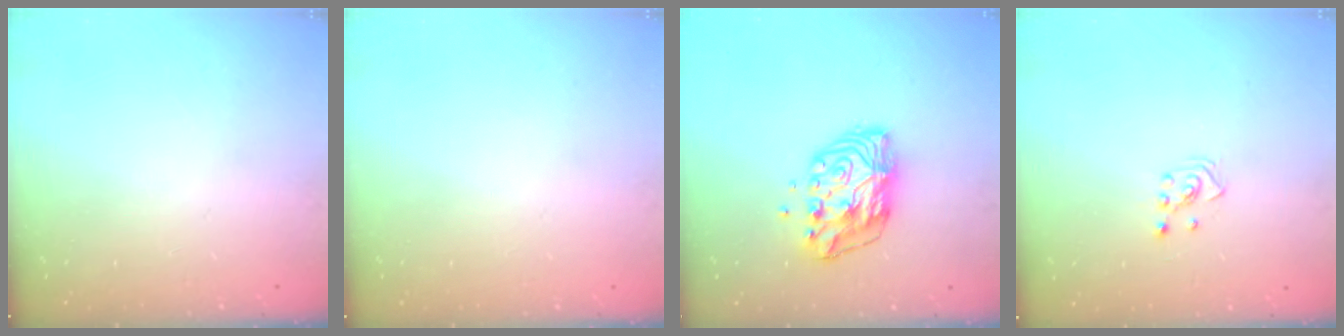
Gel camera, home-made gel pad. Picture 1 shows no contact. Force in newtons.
{"total": 0.0}
{"total": 10.5, "press": 10.5, "slide": 1.1}
{"total": 2.3, "press": 2.2, "slide": 0.8}